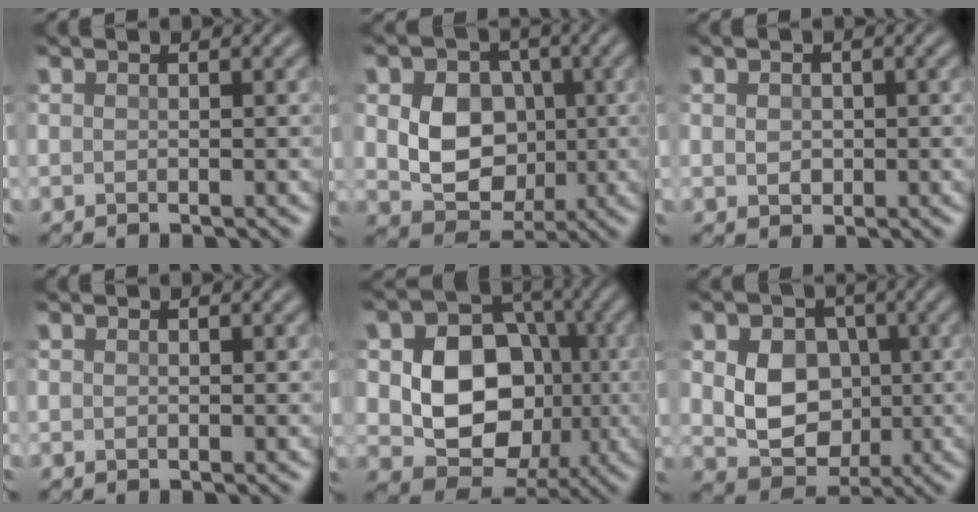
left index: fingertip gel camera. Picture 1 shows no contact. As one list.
[{"total": 7.0, "force": [0.0, 5.6, 4.3], "torque": [-0.079, -0.011, -0.003]}, {"total": 1.9, "force": [0.1, 1.6, 1.0], "torque": [-0.023, 0.001, 0.002]}, {"total": 0.0}, {"total": 10.3, "force": [-0.7, 8.0, 6.5], "torque": [-0.109, -0.008, -0.019]}, {"total": 6.3, "force": [0.1, 5.0, 3.8], "torque": [-0.074, -0.011, -0.001]}]